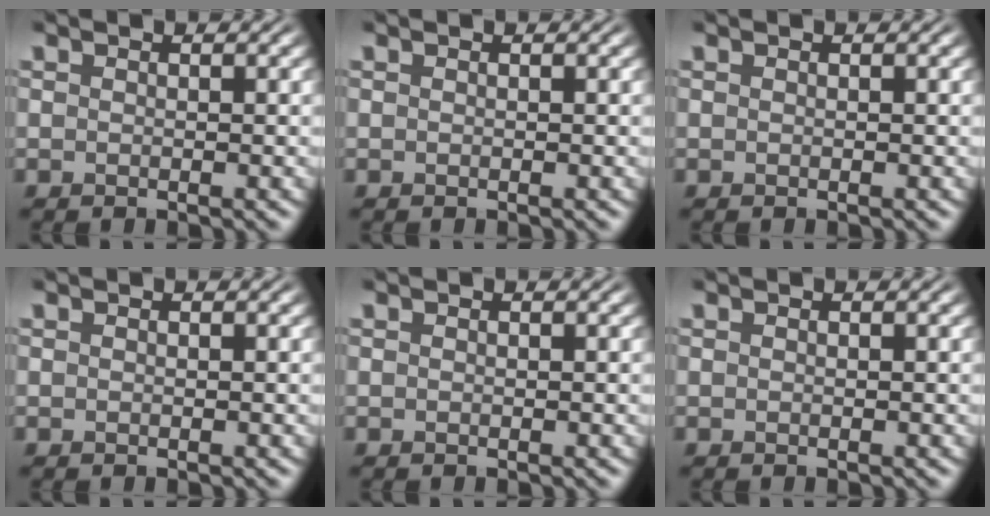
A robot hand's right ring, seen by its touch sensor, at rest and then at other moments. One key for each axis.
{"total": 0.0}
{"total": 0.0}
{"total": 0.0}
{"total": 0.0}
{"total": 0.0}